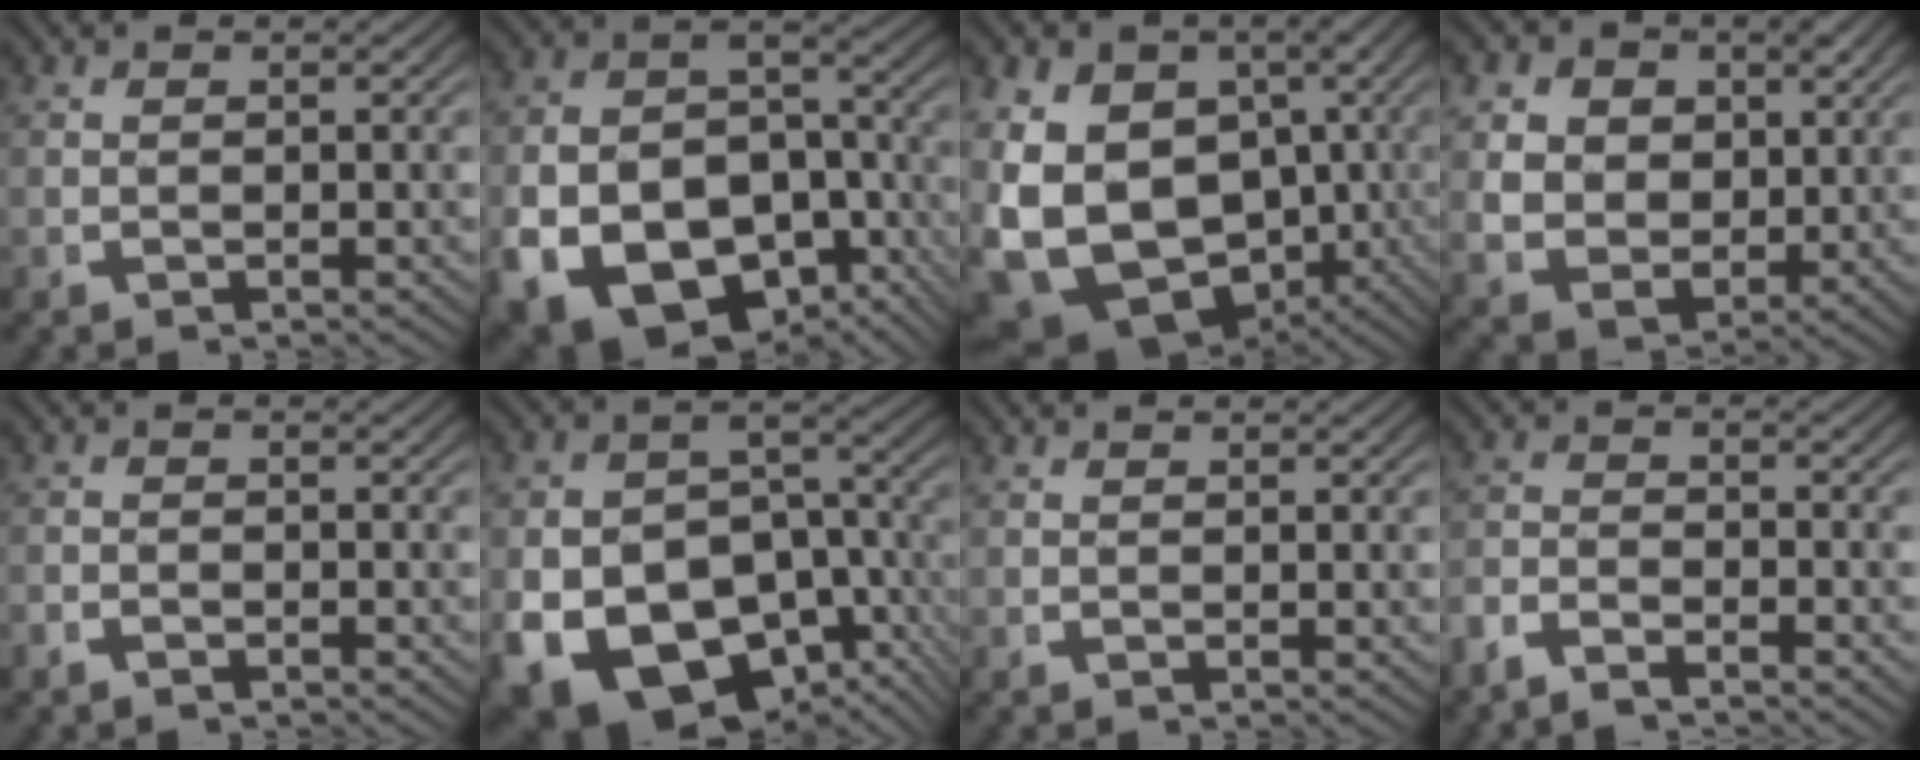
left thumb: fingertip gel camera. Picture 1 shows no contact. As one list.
[{"total": 17.8, "force": [-6.9, 12.4, 10.8], "torque": [-0.230, -0.083, -0.072]}, {"total": 18.1, "force": [-3.7, 13.6, 11.4], "torque": [-0.259, -0.099, -0.018]}, {"total": 10.0, "force": [0.7, 8.1, 5.8], "torque": [-0.139, -0.047, 0.028]}, {"total": 1.0, "force": [-1.0, 0.3, 0.1], "torque": [-0.003, -0.002, -0.020]}, {"total": 16.4, "force": [-5.6, 11.9, 9.8], "torque": [-0.206, -0.064, -0.061]}, {"total": 0.0}, {"total": 2.5, "force": [-2.1, 0.9, 0.9], "torque": [-0.018, -0.002, -0.045]}]